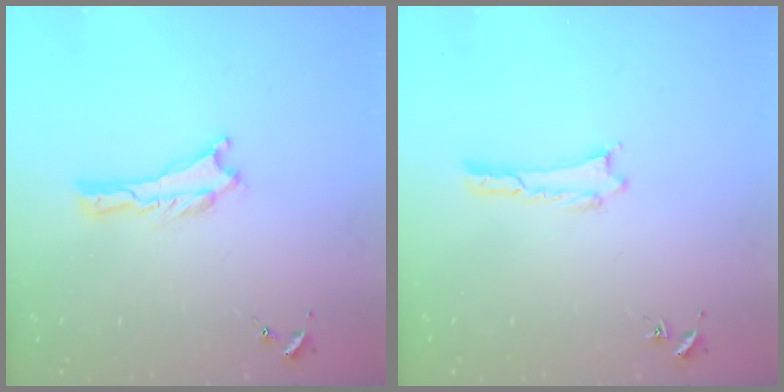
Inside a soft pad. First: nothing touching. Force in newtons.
{"total": 0.0}